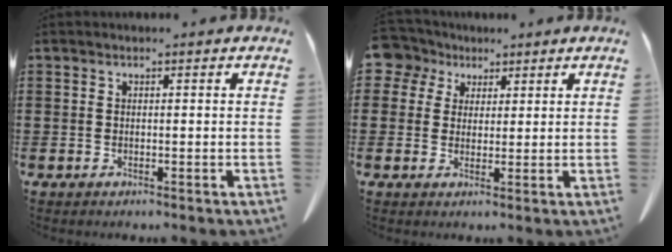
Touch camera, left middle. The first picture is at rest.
{"total": 4.7, "force": [2.8, 3.7, 1.0], "torque": [-0.036, 0.007, 0.048]}